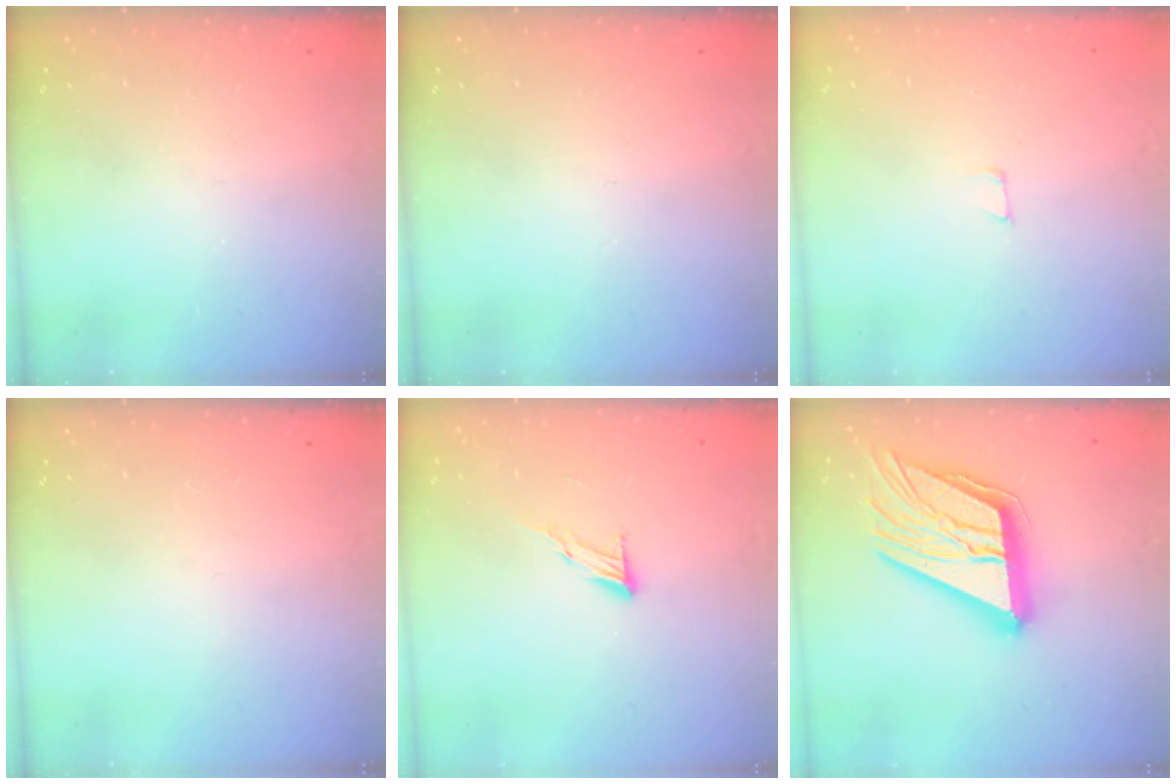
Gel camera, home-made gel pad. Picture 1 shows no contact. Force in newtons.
{"total": 0.0}
{"total": 3.2, "press": 3.2, "slide": 0.2}
{"total": 0.0}
{"total": 6.7, "press": 6.7, "slide": 0.3}
{"total": 25.1, "press": 24.9, "slide": 2.9}